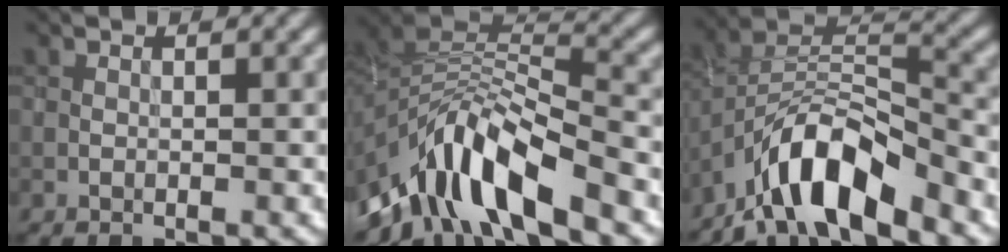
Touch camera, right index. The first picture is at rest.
{"total": 9.1, "force": [-5.1, 3.1, 6.8], "torque": [-0.111, 0.012, -0.102]}
{"total": 8.9, "force": [-6.3, 2.7, 5.7], "torque": [-0.091, 0.006, -0.121]}